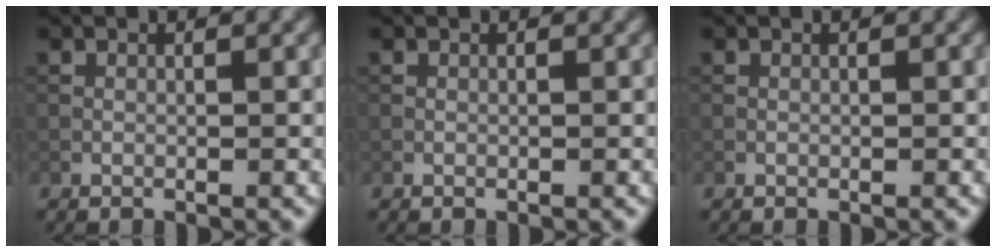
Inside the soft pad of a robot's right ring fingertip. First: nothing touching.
{"total": 0.0}
{"total": 0.0}